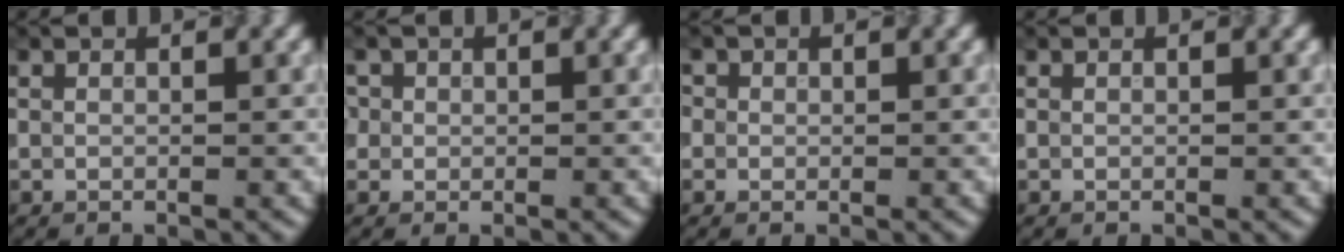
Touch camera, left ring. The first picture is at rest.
{"total": 0.9, "force": [0.3, 0.9, 0.0], "torque": [-0.001, 0.000, 0.012]}
{"total": 0.5, "force": [0.0, 0.5, -0.2], "torque": [0.004, 0.002, -0.001]}
{"total": 0.0}